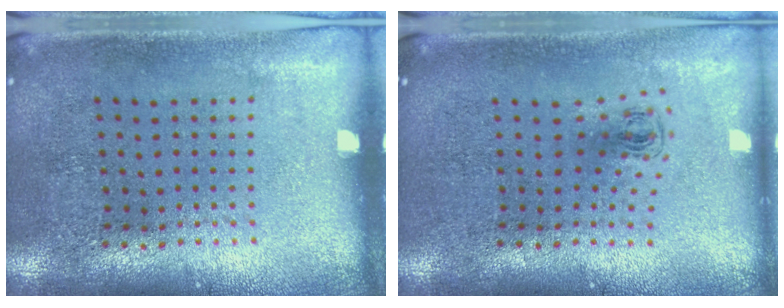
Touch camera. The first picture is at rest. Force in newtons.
{"total": 0.6, "press": 0.3, "slide": 0.5}